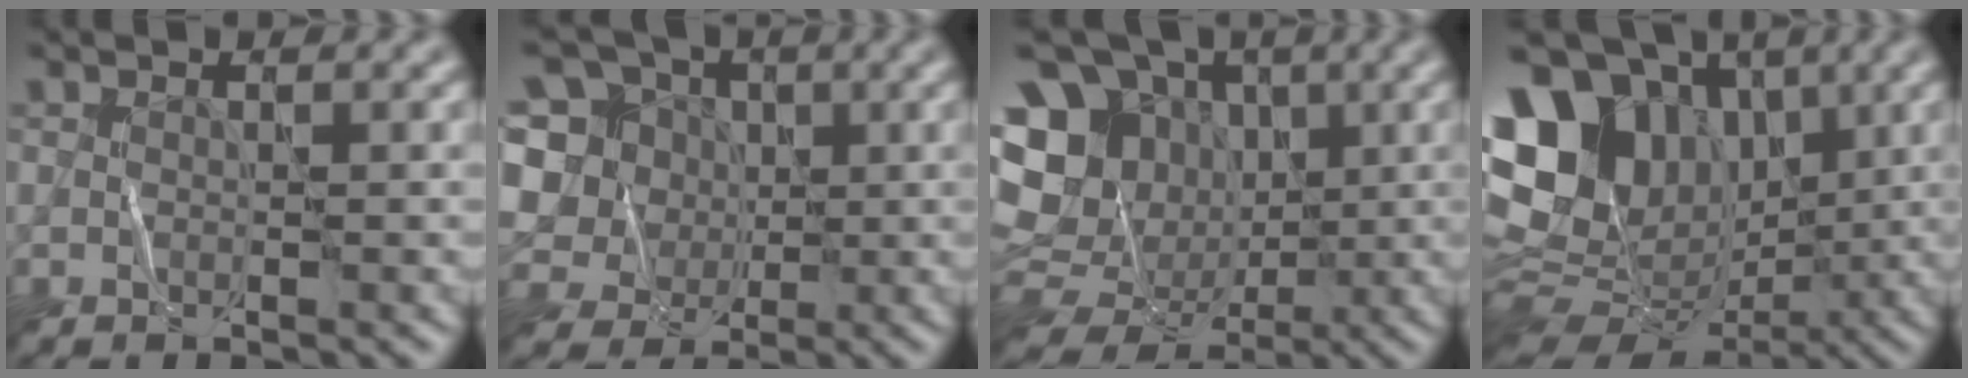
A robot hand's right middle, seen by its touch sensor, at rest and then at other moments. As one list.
[{"total": 11.4, "force": [1.7, 10.3, 4.6], "torque": [-0.141, 0.037, 0.008]}, {"total": 17.8, "force": [0.9, 15.7, 8.2], "torque": [-0.199, 0.010, 0.011]}, {"total": 14.5, "force": [3.3, 10.7, 9.2], "torque": [-0.169, 0.028, 0.060]}]